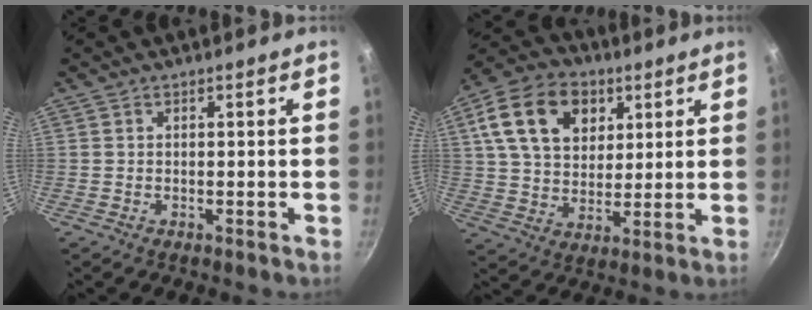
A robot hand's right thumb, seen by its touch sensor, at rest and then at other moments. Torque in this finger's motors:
{"motor_torque": [-0.78, 1.41, 0.98, 0.09, 0.13]}